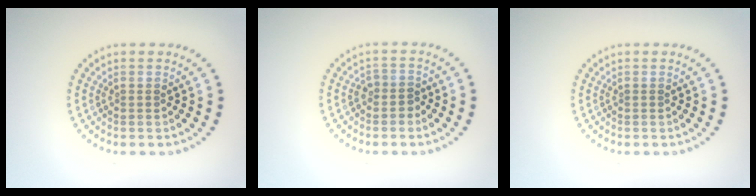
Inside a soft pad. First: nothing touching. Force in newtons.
{"total": 1.4, "press": 1.2, "slide": 0.8}
{"total": 0.0}